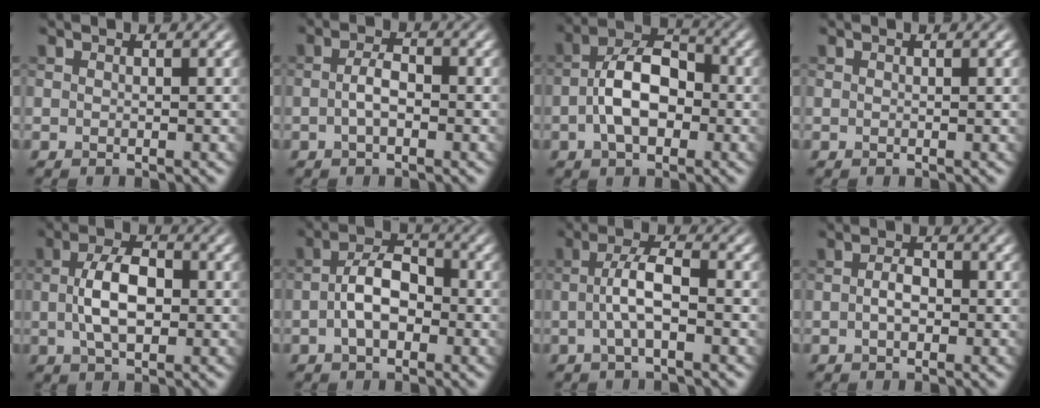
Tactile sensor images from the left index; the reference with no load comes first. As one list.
[{"total": 2.3, "force": [-0.5, 1.0, 2.0], "torque": [-0.043, 0.002, -0.014]}, {"total": 6.1, "force": [-1.3, 3.4, 4.9], "torque": [-0.081, 0.013, -0.032]}, {"total": 0.0}, {"total": 5.1, "force": [0.0, 2.7, 4.3], "torque": [-0.084, 0.005, -0.001]}, {"total": 4.5, "force": [-1.0, 2.6, 3.5], "torque": [-0.063, 0.009, -0.024]}, {"total": 3.6, "force": [-0.5, 0.9, 3.4], "torque": [-0.066, 0.008, -0.013]}, {"total": 2.1, "force": [-0.3, 1.2, 1.6], "torque": [-0.033, 0.003, -0.008]}]